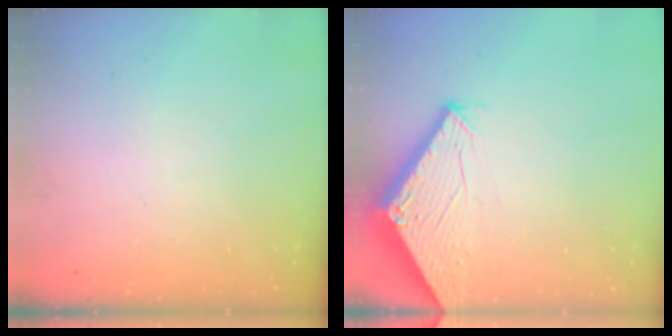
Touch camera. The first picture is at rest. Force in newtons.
{"total": 2.8, "press": 2.8, "slide": 0.1}